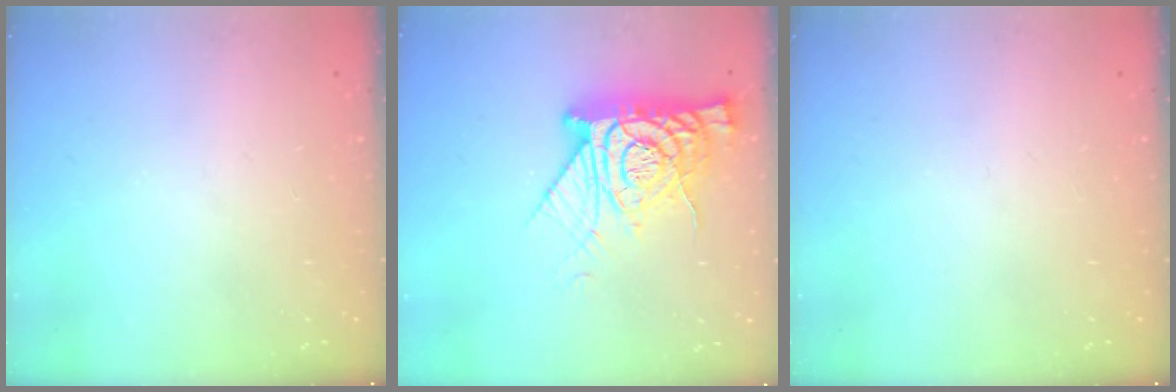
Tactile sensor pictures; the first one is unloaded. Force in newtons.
{"total": 15.9, "press": 15.9, "slide": 1.5}
{"total": 0.0}